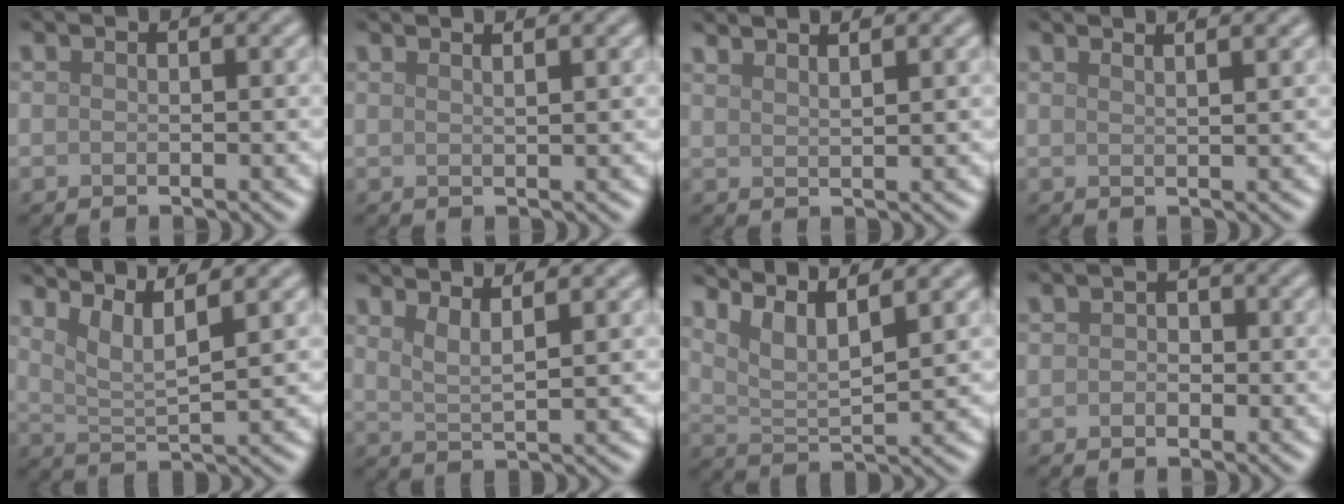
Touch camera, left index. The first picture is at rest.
{"total": 1.9, "force": [1.4, 0.7, 1.1], "torque": [0.005, 0.006, -0.001]}
{"total": 3.1, "force": [2.5, 0.9, 1.5], "torque": [0.004, 0.012, 0.014]}
{"total": 3.5, "force": [2.7, 1.4, 1.9], "torque": [0.007, 0.022, 0.002]}
{"total": 3.9, "force": [2.7, 0.8, 2.7], "torque": [-0.046, 0.003, 0.053]}
{"total": 2.5, "force": [1.7, 0.6, 1.7], "torque": [-0.023, -0.003, 0.032]}
{"total": 5.1, "force": [3.5, 1.2, 3.5], "torque": [-0.063, 0.004, 0.063]}
{"total": 1.2, "force": [-0.2, 1.0, 0.6], "torque": [-0.007, -0.004, -0.008]}